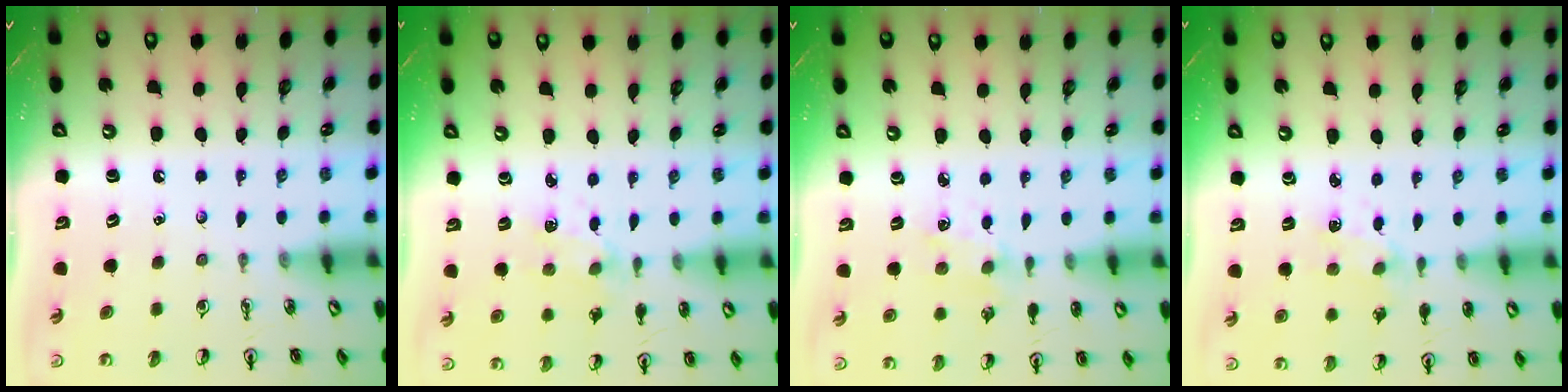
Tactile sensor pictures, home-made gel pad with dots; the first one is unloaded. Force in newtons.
{"total": 2.4, "press": 2.3, "slide": 0.4}
{"total": 3.8, "press": 3.7, "slide": 0.5}
{"total": 2.0, "press": 2.0, "slide": 0.4}